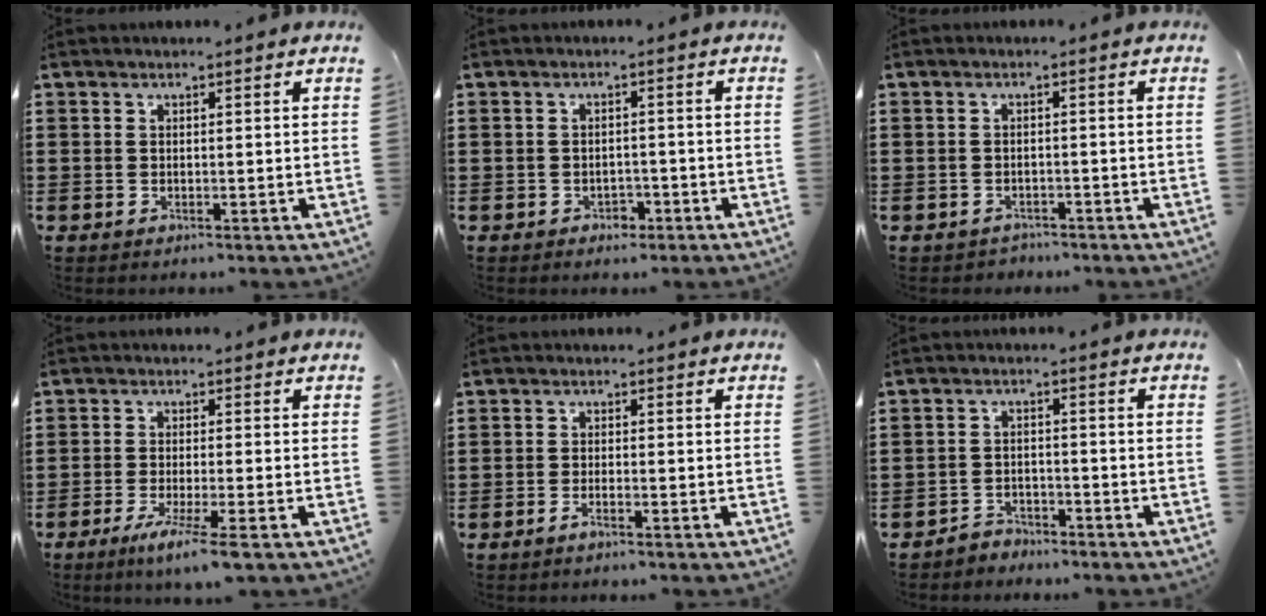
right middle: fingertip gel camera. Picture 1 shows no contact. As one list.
[{"total": 1.5, "force": [-1.1, 1.0, 0.4], "torque": [-0.013, -0.001, -0.025]}, {"total": 1.2, "force": [-1.1, 0.5, -0.1], "torque": [-0.004, 0.002, -0.027]}, {"total": 4.8, "force": [-3.0, -0.5, 3.7], "torque": [-0.072, -0.019, -0.053]}, {"total": 1.2, "force": [-0.8, 0.1, 0.8], "torque": [-0.015, -0.004, -0.014]}, {"total": 2.7, "force": [-2.6, 0.7, -0.2], "torque": [-0.005, 0.002, -0.058]}]